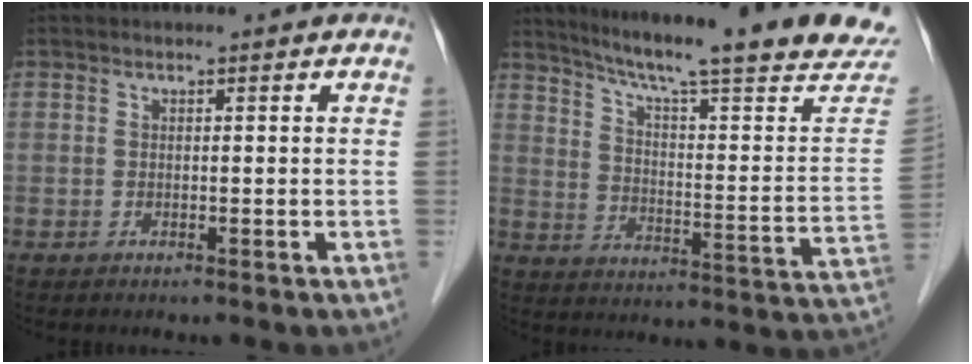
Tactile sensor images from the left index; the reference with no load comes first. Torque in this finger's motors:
{"motor_torque": [0.07, -0.48, 0.27, 0.09]}